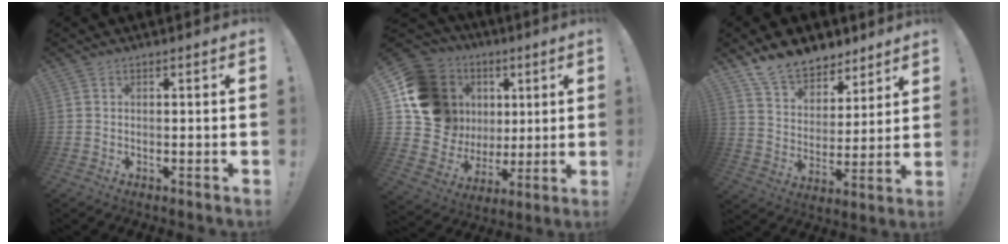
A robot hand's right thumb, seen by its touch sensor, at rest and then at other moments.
{"total": 19.0, "force": [5.9, 16.2, 8.1], "torque": [-0.130, -0.028, 0.149]}
{"total": 12.9, "force": [10.9, 6.2, 3.2], "torque": [-0.059, -0.085, 0.206]}